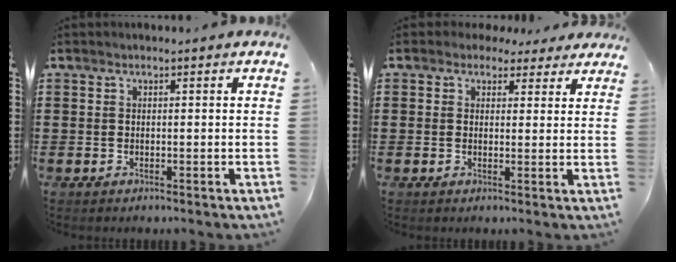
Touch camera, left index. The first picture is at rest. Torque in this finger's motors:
{"motor_torque": [2.14, 0.00, 0.04, -0.12]}